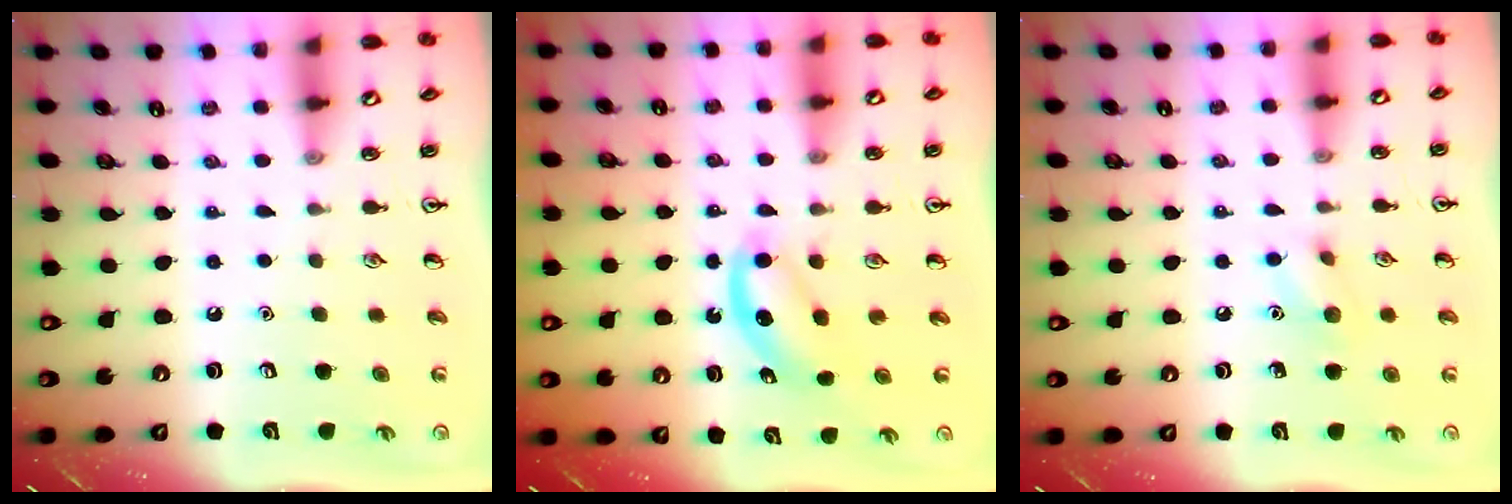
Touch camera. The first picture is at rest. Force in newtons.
{"total": 4.1, "press": 4.1, "slide": 0.7}
{"total": 7.3, "press": 7.0, "slide": 2.0}